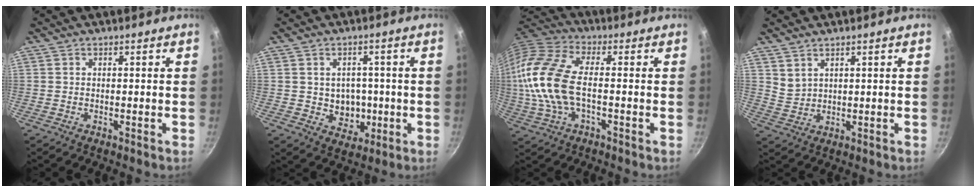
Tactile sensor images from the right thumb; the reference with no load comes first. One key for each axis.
{"total": 6.8, "fx": -0.5, "fy": 5.9, "fz": 3.3, "tx": -0.014, "ty": 0.006, "tz": 0.004}
{"total": 15.9, "fx": -1.0, "fy": 7.9, "fz": 13.7, "tx": -0.286, "ty": 0.023, "tz": -0.034}
{"total": 3.1, "fx": 2.5, "fy": 1.5, "fz": 1.1, "tx": -0.016, "ty": -0.013, "tz": 0.058}